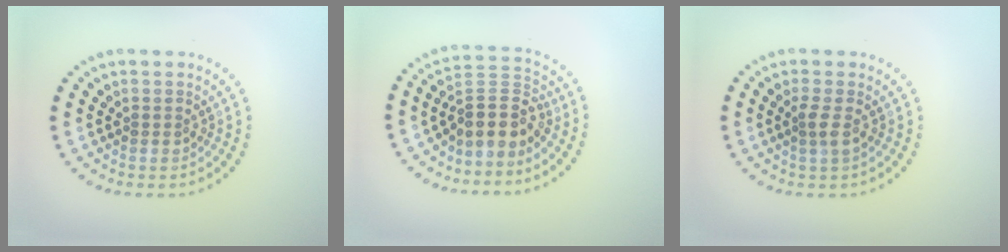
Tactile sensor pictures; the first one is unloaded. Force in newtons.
{"total": 3.8, "press": 3.2, "slide": 2.1}
{"total": 1.3, "press": 1.1, "slide": 0.7}